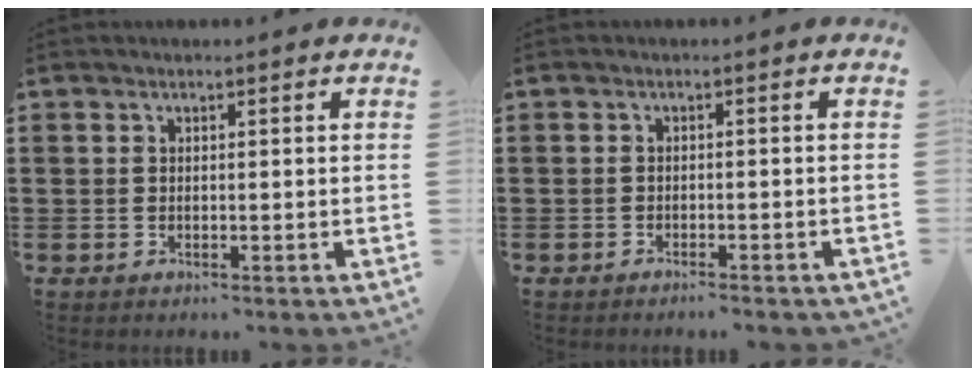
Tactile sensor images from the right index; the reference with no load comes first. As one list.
[{"total": 1.1, "force": [-1.1, 0.1, 0.2], "torque": [-0.008, 0.001, -0.022]}]